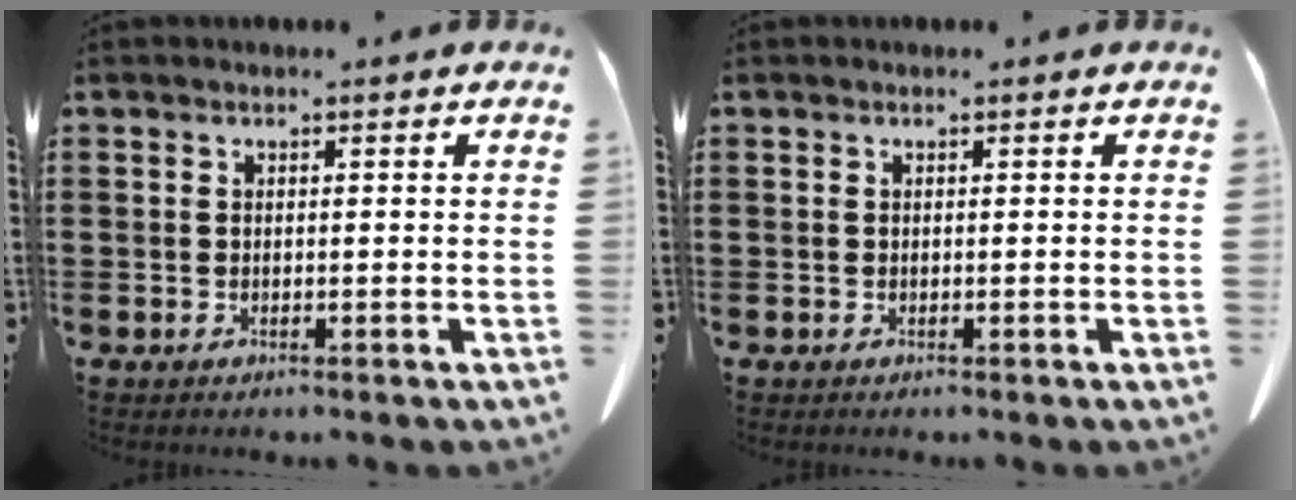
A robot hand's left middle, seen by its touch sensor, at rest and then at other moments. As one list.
[{"total": 0.0}]